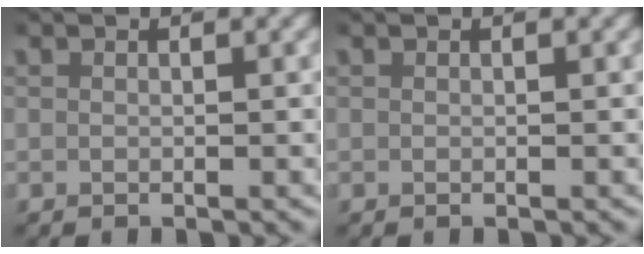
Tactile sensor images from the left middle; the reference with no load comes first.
{"total": 0.0}